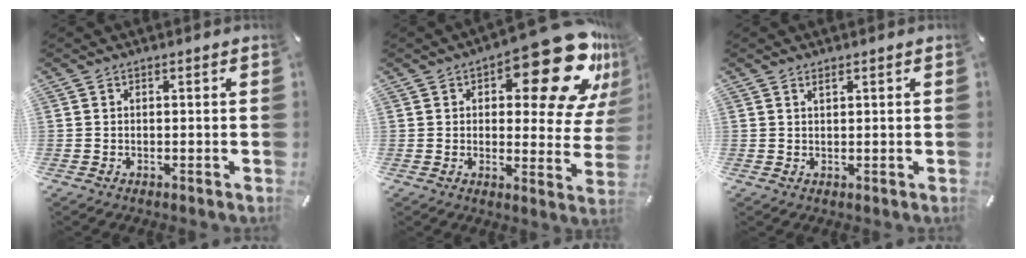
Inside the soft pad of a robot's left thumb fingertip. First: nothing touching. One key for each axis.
{"total": 23.1, "fx": 13.0, "fy": 9.3, "fz": 16.7, "tx": -0.206, "ty": -0.093, "tz": 0.209}
{"total": 1.3, "fx": 1.0, "fy": 0.6, "fz": 0.7, "tx": -0.015, "ty": -0.001, "tz": 0.018}